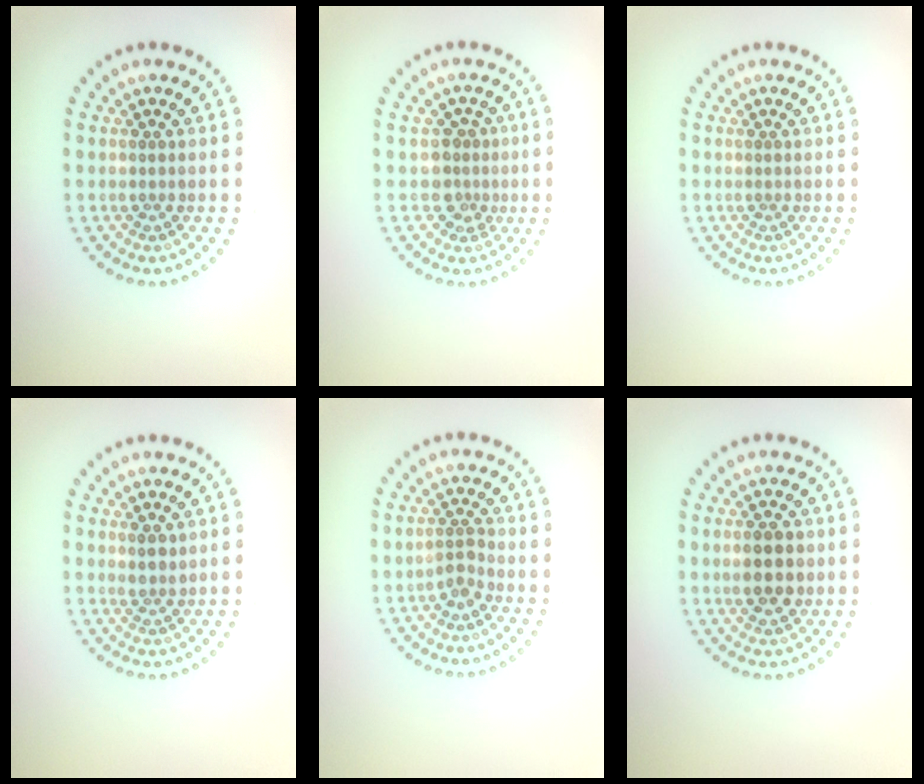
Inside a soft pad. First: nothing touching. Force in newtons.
{"total": 2.4, "press": 1.9, "slide": 1.4}
{"total": 0.0}
{"total": 1.5, "press": 1.3, "slide": 0.8}
{"total": 1.5, "press": 1.1, "slide": 1.0}
{"total": 3.3, "press": 3.3, "slide": 0.2}